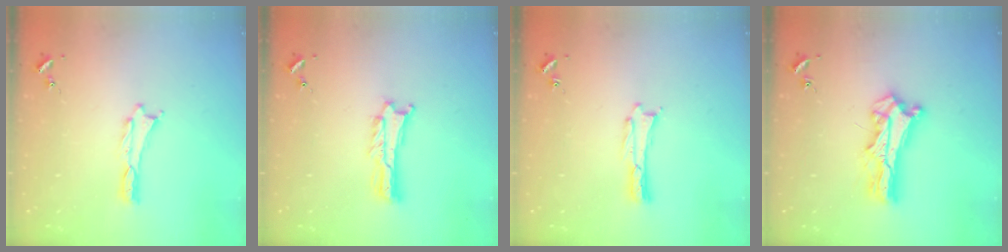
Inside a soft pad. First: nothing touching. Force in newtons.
{"total": 1.1, "press": 1.1, "slide": 0.2}
{"total": 0.0}
{"total": 8.4, "press": 8.3, "slide": 0.8}